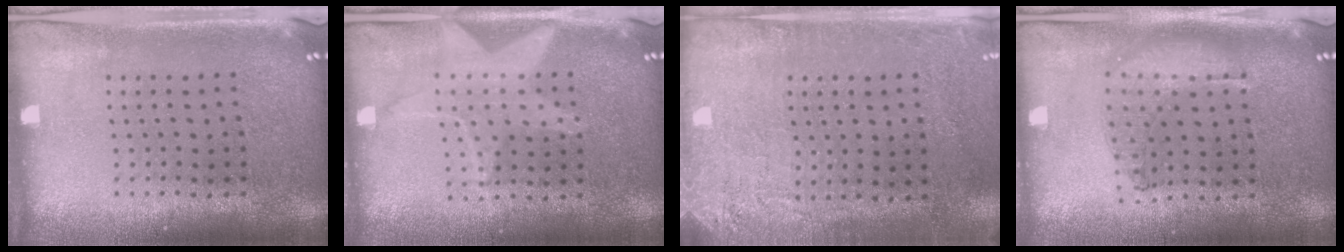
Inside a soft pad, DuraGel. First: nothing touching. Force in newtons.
{"total": 1.1, "press": 1.1, "slide": 0.1}
{"total": 2.7, "press": 2.3, "slide": 1.4}
{"total": 0.9, "press": 0.9, "slide": 0.2}